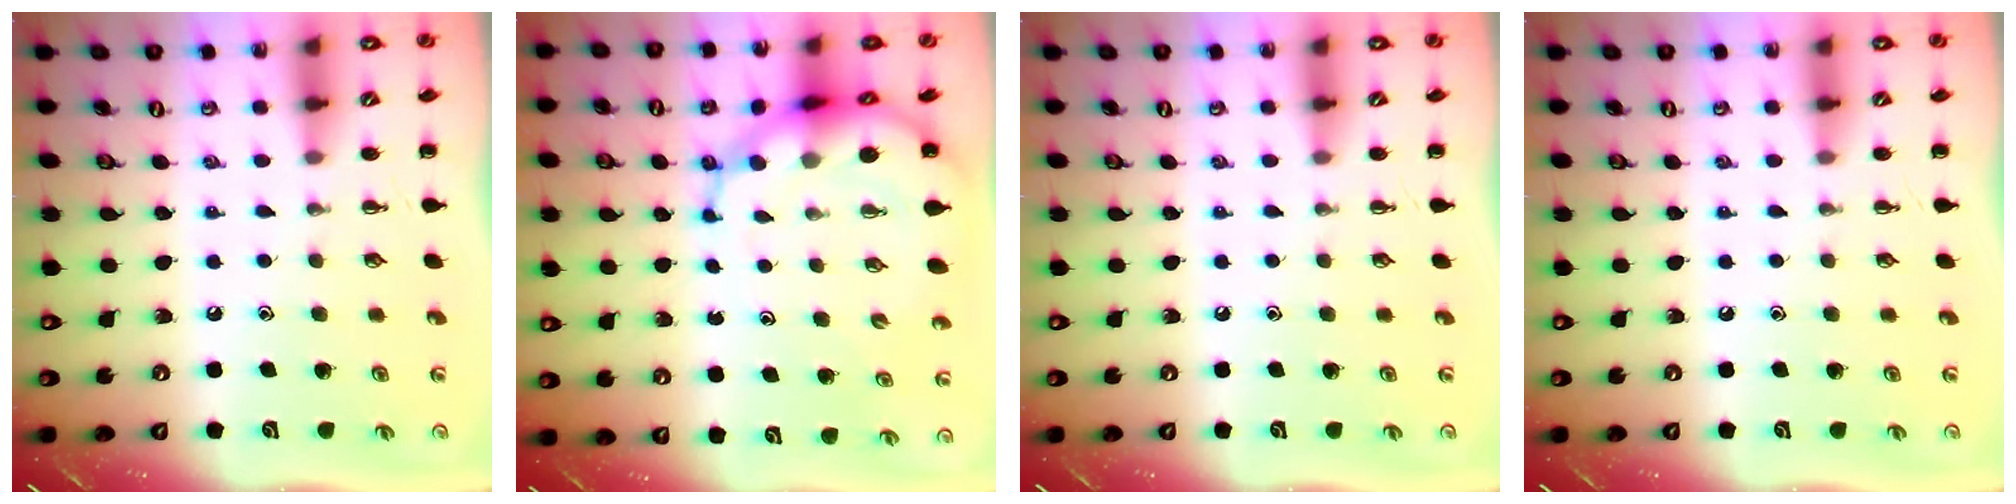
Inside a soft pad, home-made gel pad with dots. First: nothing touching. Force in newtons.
{"total": 10.0, "press": 9.5, "slide": 3.0}
{"total": 0.0}
{"total": 0.0}